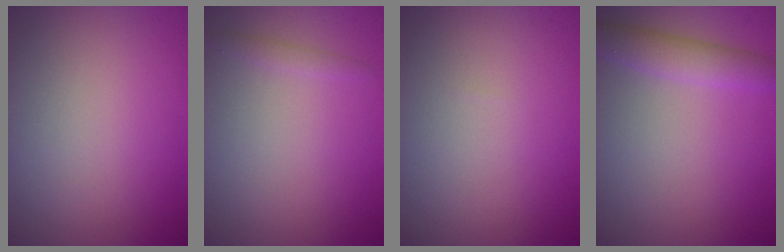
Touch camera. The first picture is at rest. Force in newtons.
{"total": 0.8, "press": 0.8, "slide": 0.0}
{"total": 0.0}
{"total": 2.8, "press": 2.8, "slide": 0.1}